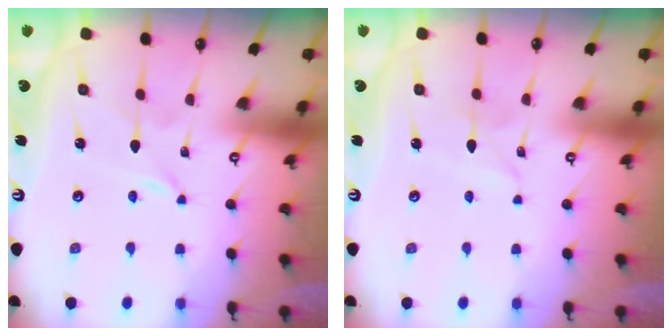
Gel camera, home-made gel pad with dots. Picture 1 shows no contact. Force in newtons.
{"total": 2.3, "press": 2.3, "slide": 0.2}